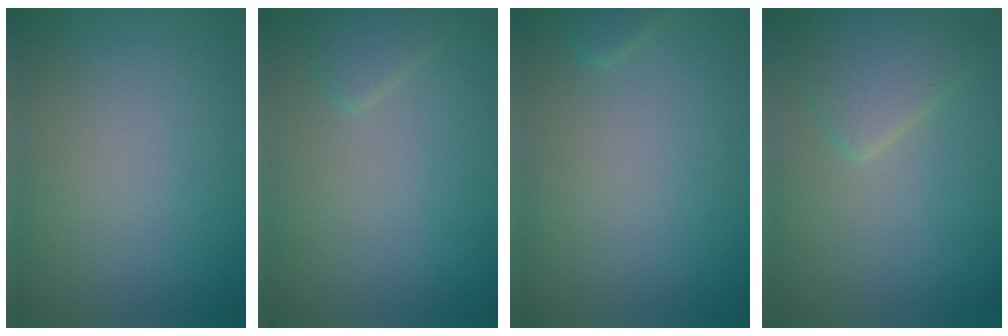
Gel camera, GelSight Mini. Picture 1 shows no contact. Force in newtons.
{"total": 1.3, "press": 1.3, "slide": 0.1}
{"total": 0.6, "press": 0.6, "slide": 0.1}
{"total": 3.4, "press": 3.4, "slide": 0.2}